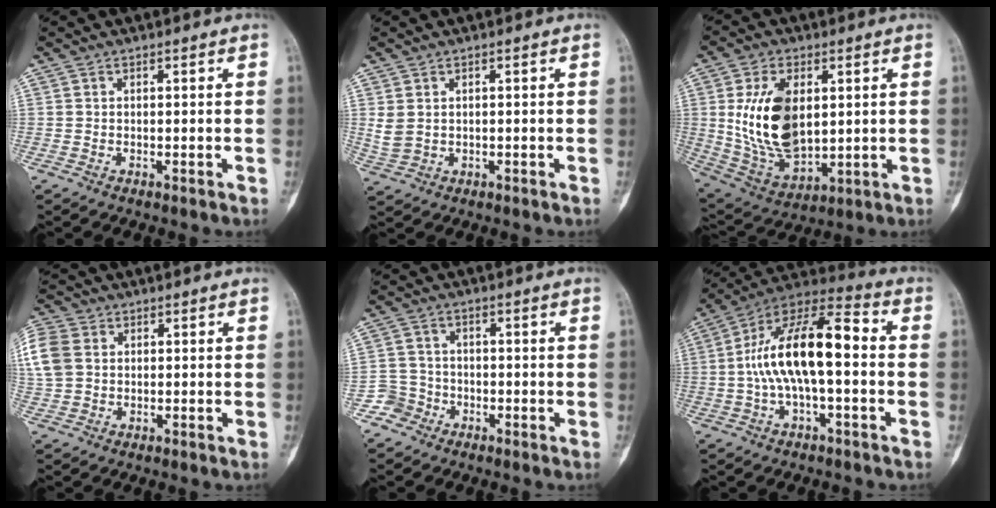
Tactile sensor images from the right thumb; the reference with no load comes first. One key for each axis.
{"total": 3.1, "fx": 0.6, "fy": 2.3, "fz": 2.0, "tx": -0.049, "ty": 0.002, "tz": 0.021}
{"total": 17.0, "fx": 2.6, "fy": 9.9, "fz": 13.6, "tx": -0.237, "ty": -0.017, "tz": 0.064}
{"total": 10.1, "fx": 1.9, "fy": 7.9, "fz": 6.0, "tx": -0.165, "ty": 0.014, "tz": 0.037}
{"total": 3.9, "fx": -2.3, "fy": 3.1, "fz": -0.5, "tx": 0.031, "ty": 0.020, "tz": -0.051}
{"total": 17.4, "fx": -0.4, "fy": 6.9, "fz": 15.9, "tx": -0.294, "ty": 0.055, "tz": -0.013}